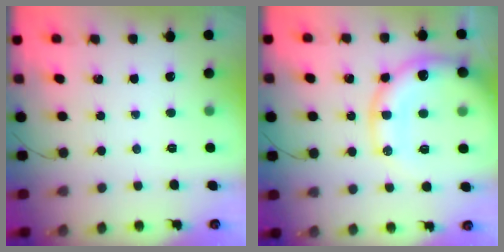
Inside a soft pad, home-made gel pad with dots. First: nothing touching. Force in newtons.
{"total": 19.7, "press": 19.3, "slide": 4.0}